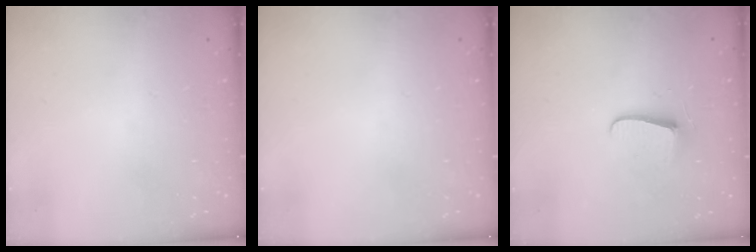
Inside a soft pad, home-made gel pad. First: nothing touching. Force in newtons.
{"total": 0.0}
{"total": 7.2, "press": 7.2, "slide": 0.5}